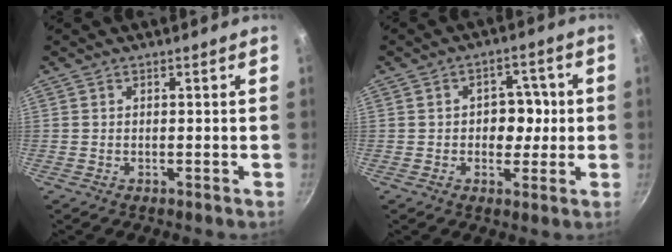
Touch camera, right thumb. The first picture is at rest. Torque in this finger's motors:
{"motor_torque": [-0.41, 0.60, 0.48, -0.36, 0.00]}